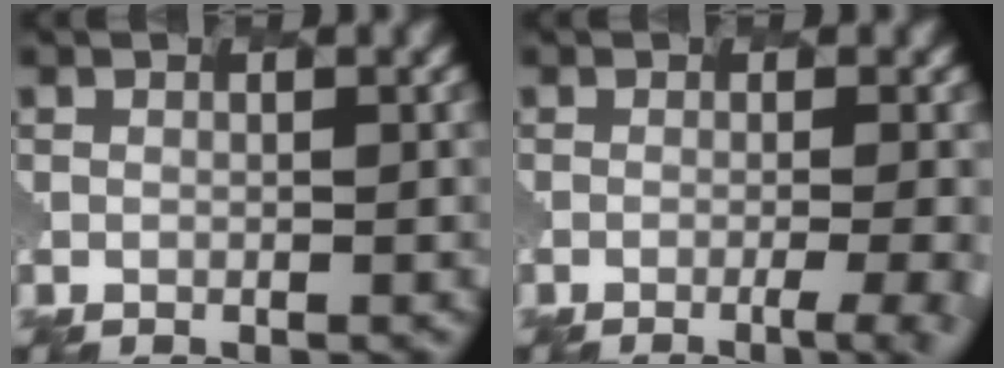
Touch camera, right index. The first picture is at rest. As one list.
[{"total": 5.5, "force": [-2.3, 1.9, 4.6], "torque": [-0.046, -0.001, -0.021]}]